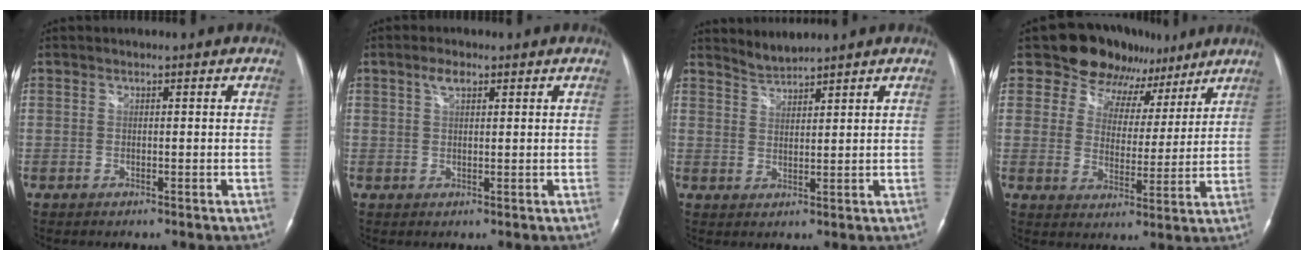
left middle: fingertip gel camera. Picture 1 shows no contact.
{"total": 2.3, "force": [1.3, 1.0, 1.6], "torque": [-0.035, 0.008, 0.027]}
{"total": 2.7, "force": [2.6, -0.4, -0.3], "torque": [0.001, -0.002, 0.056]}
{"total": 11.5, "force": [8.2, 7.5, 2.8], "torque": [-0.031, 0.019, 0.115]}